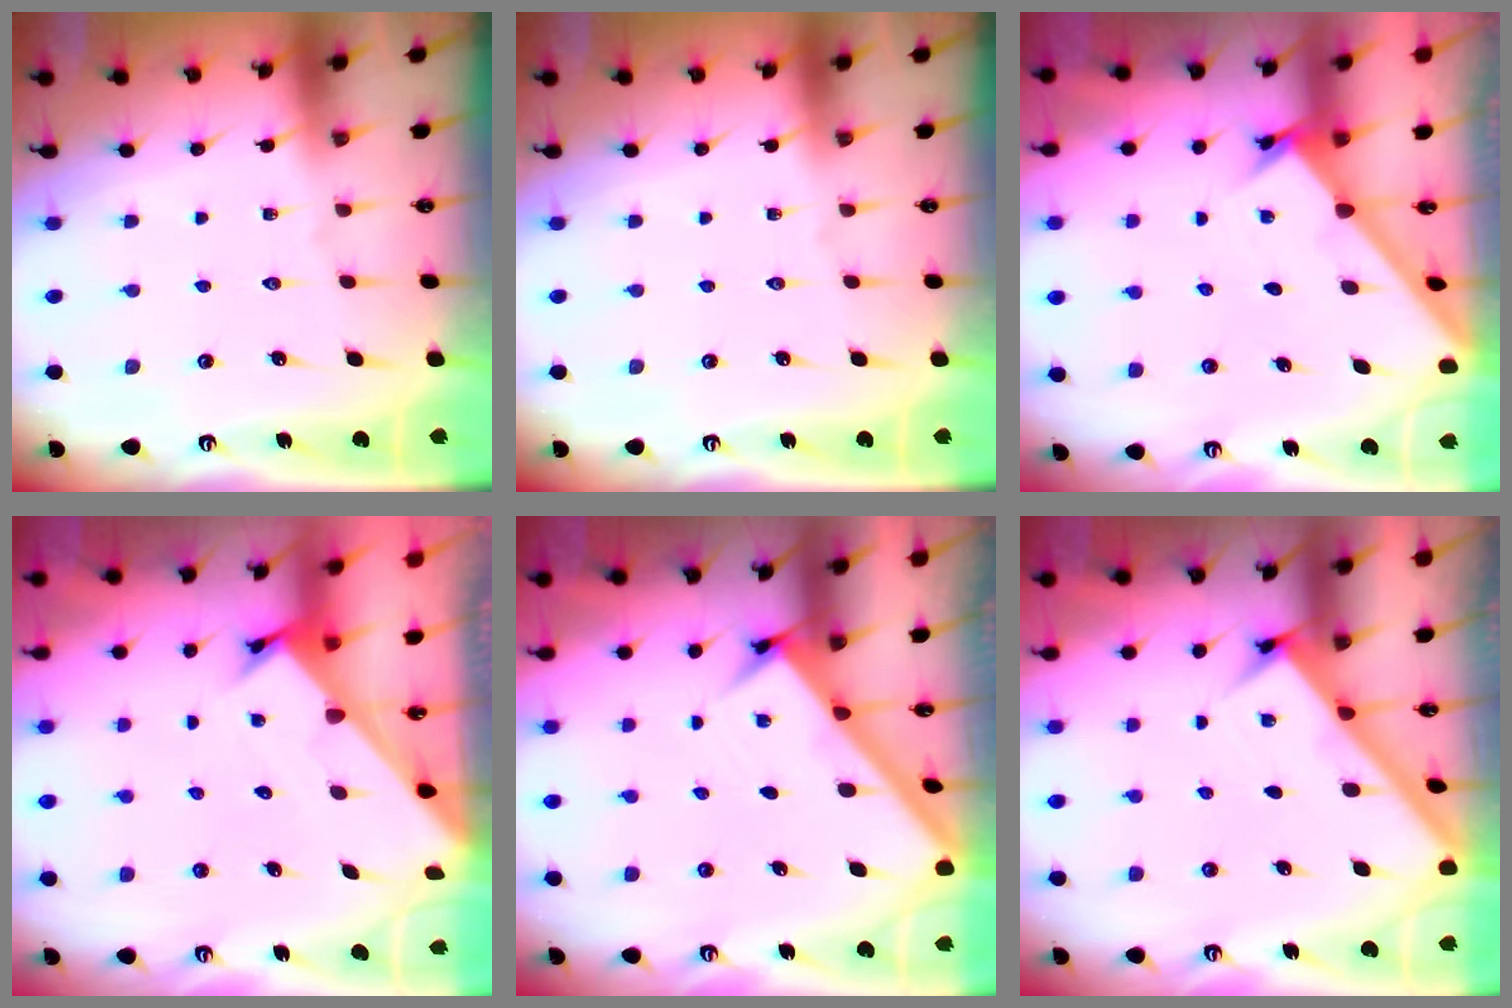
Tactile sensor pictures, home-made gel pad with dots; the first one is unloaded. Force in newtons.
{"total": 0.0}
{"total": 1.6, "press": 1.6, "slide": 0.1}
{"total": 2.4, "press": 2.4, "slide": 0.2}
{"total": 3.0, "press": 3.0, "slide": 0.4}
{"total": 2.9, "press": 2.9, "slide": 0.1}